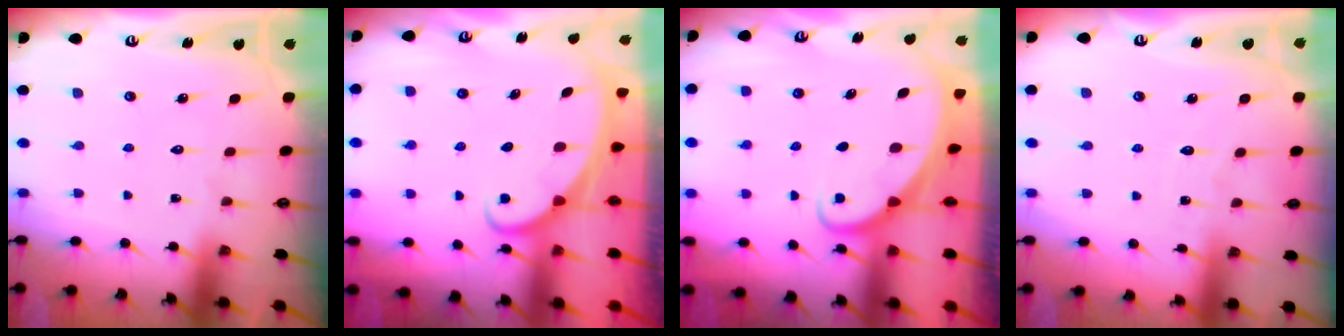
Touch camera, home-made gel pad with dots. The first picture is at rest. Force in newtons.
{"total": 1.6, "press": 1.6, "slide": 0.0}
{"total": 1.6, "press": 1.6, "slide": 0.1}
{"total": 2.8, "press": 2.8, "slide": 0.3}